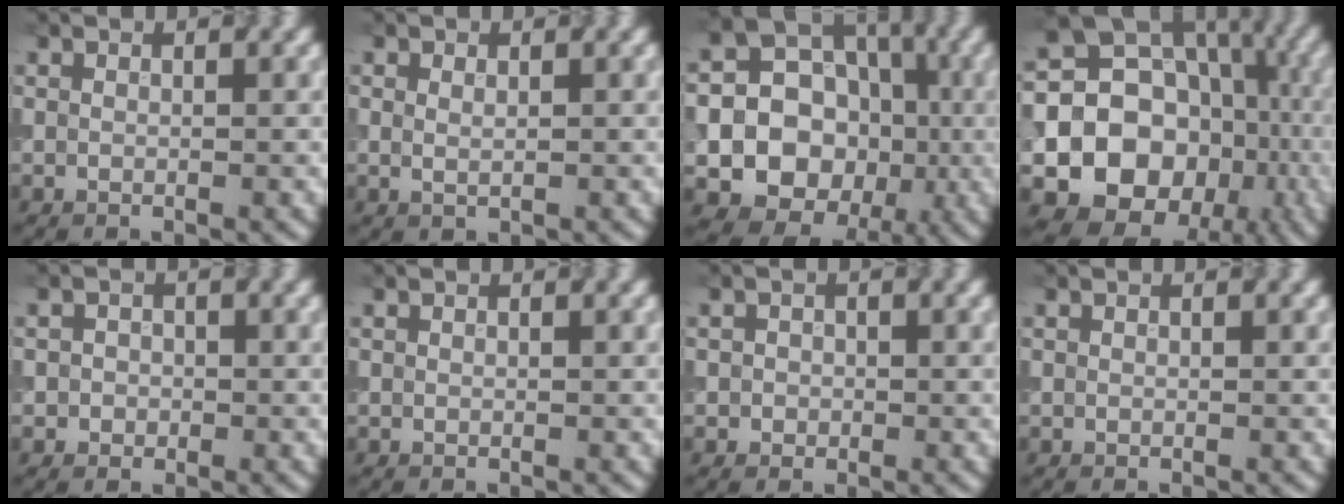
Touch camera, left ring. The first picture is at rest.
{"total": 1.0, "force": [0.3, 0.5, 0.7], "torque": [-0.013, 0.000, 0.006]}
{"total": 16.2, "force": [-2.7, 15.0, 5.4], "torque": [-0.099, -0.001, -0.059]}
{"total": 19.0, "force": [-4.0, 16.6, 8.2], "torque": [-0.121, -0.007, -0.076]}
{"total": 1.3, "force": [-0.1, 1.2, 0.3], "torque": [0.013, -0.002, -0.009]}
{"total": 0.0}
{"total": 1.0, "force": [-0.1, 1.0, 0.2], "torque": [0.007, -0.003, -0.003]}
{"total": 0.0}